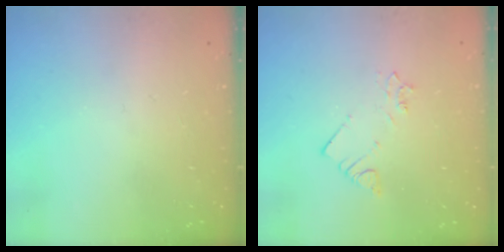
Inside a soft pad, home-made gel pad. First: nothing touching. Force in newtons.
{"total": 2.7, "press": 2.7, "slide": 0.3}